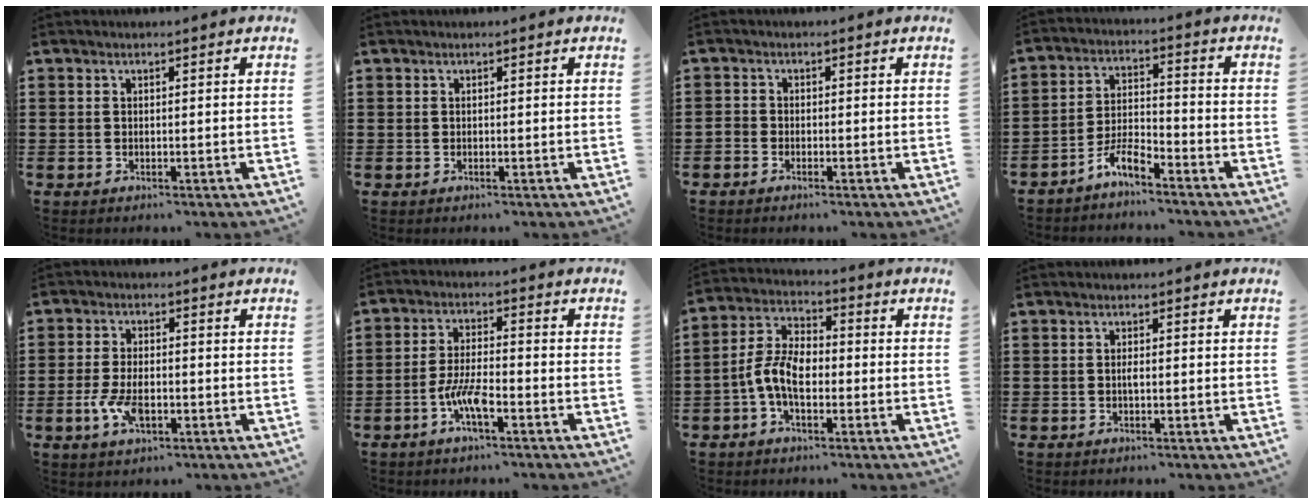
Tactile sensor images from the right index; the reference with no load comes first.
{"total": 0.0}
{"total": 0.9, "force": [-0.8, 0.5, 0.1], "torque": [-0.003, 0.005, -0.017]}
{"total": 5.3, "force": [-4.6, 0.9, 2.5], "torque": [-0.066, 0.001, -0.096]}
{"total": 5.5, "force": [-1.8, 2.5, 4.6], "torque": [-0.105, -0.005, -0.035]}
{"total": 6.3, "force": [-3.2, 1.4, 5.2], "torque": [-0.127, -0.012, -0.065]}
{"total": 7.0, "force": [-2.1, 3.8, 5.5], "torque": [-0.138, 0.003, -0.049]}
{"total": 0.9, "force": [-0.1, 0.1, 0.9], "torque": [-0.018, -0.001, -0.001]}